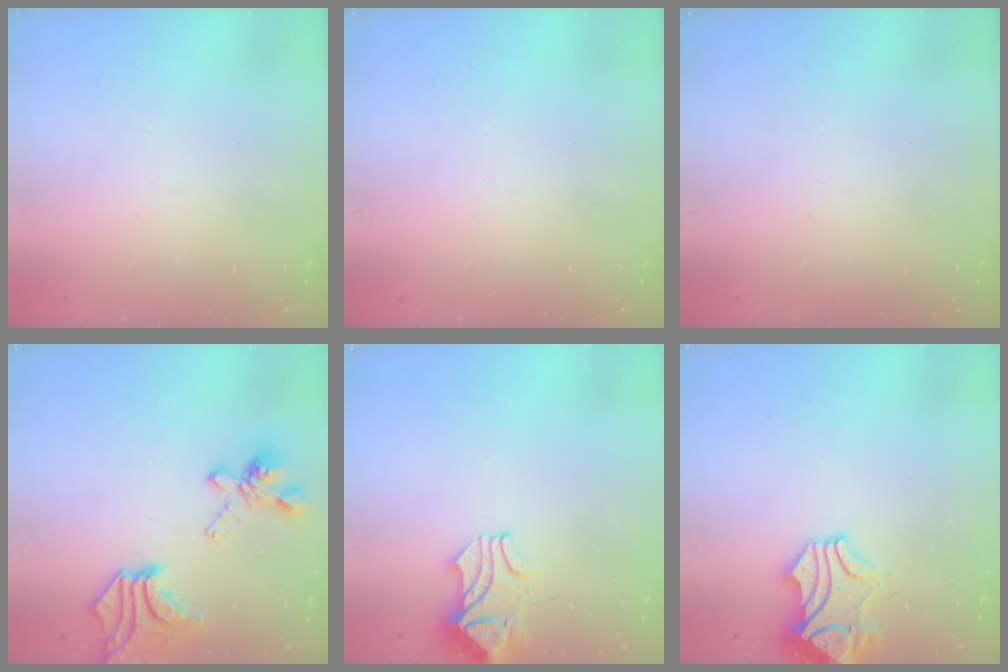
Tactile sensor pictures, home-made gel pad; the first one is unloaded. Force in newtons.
{"total": 0.0}
{"total": 0.0}
{"total": 9.3, "press": 8.7, "slide": 3.2}
{"total": 2.1, "press": 1.9, "slide": 0.8}
{"total": 2.1, "press": 1.9, "slide": 0.9}